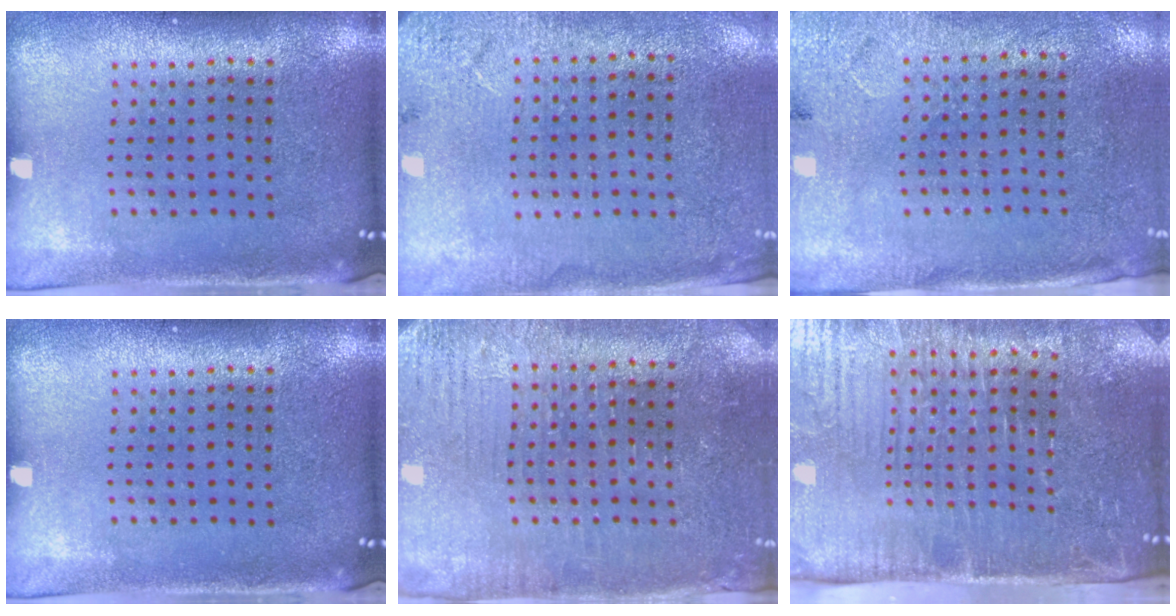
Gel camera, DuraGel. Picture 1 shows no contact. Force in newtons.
{"total": 2.6, "press": 2.4, "slide": 0.9}
{"total": 2.6, "press": 2.1, "slide": 1.5}
{"total": 0.0}
{"total": 3.0, "press": 2.9, "slide": 0.7}
{"total": 5.0, "press": 4.3, "slide": 2.5}